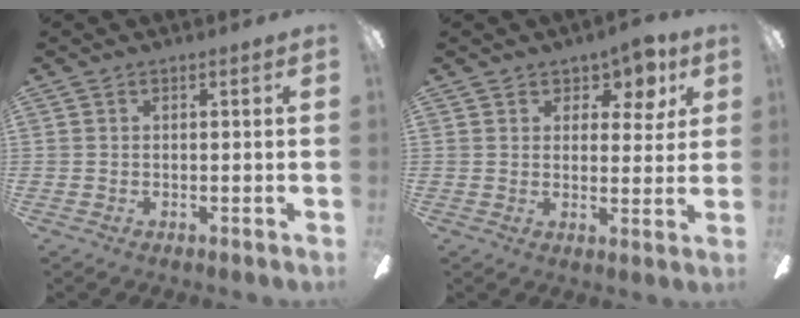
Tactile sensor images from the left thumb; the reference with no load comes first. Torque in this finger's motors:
{"motor_torque": [-0.03, 0.19, -0.08, -0.19, 0.02]}